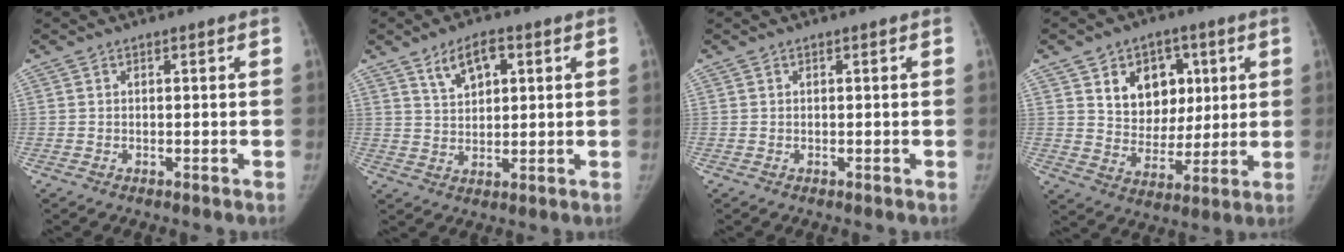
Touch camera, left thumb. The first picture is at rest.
{"total": 6.6, "force": [3.3, 3.4, 4.6], "torque": [-0.064, -0.010, 0.060]}
{"total": 0.0}
{"total": 12.8, "force": [4.7, 9.9, 6.7], "torque": [-0.049, -0.020, 0.081]}